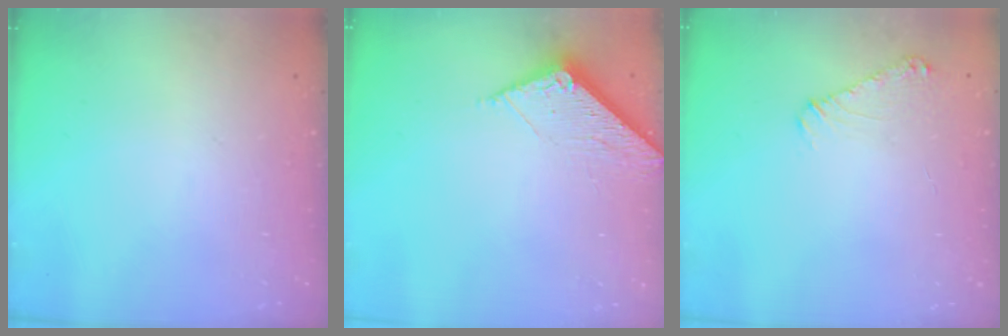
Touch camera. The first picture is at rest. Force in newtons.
{"total": 6.1, "press": 6.1, "slide": 0.3}
{"total": 6.4, "press": 6.4, "slide": 0.7}